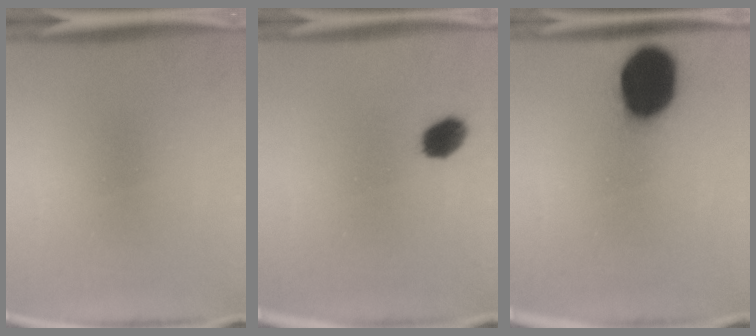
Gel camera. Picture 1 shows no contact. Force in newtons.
{"total": 5.3}
{"total": 18.5}